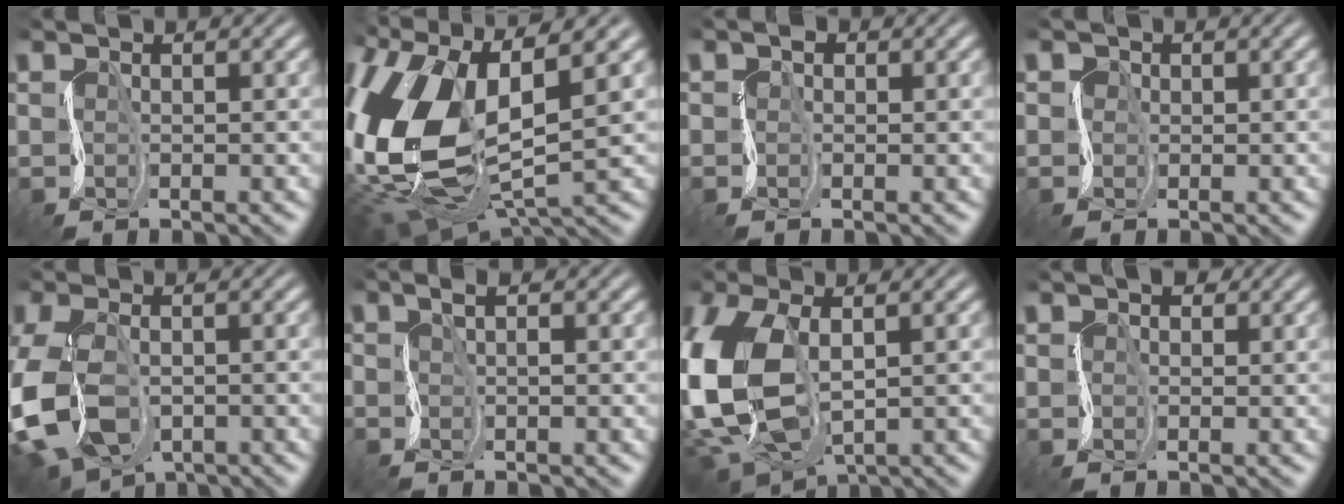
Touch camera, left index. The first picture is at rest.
{"total": 14.4, "force": [1.0, 7.9, 12.0], "torque": [-0.278, -0.010, 0.019]}
{"total": 0.7, "force": [-0.3, 0.6, -0.2], "torque": [0.003, -0.002, -0.004]}
{"total": 0.9, "force": [-0.4, 0.5, -0.7], "torque": [0.008, -0.002, -0.005]}
{"total": 9.7, "force": [-5.2, 5.5, 6.0], "torque": [-0.166, -0.037, -0.091]}
{"total": 1.1, "force": [-0.4, -0.2, 1.0], "torque": [-0.023, 0.005, -0.008]}
{"total": 10.6, "force": [-1.1, 6.7, 8.2], "torque": [-0.229, -0.015, -0.017]}
{"total": 1.3, "force": [0.4, 1.1, 0.5], "torque": [-0.001, 0.005, -0.001]}